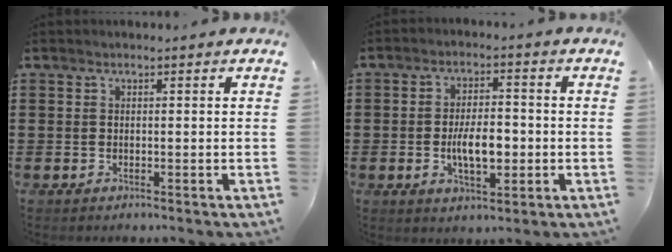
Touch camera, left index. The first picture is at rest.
{"total": 6.7, "force": [-1.0, 2.9, 5.9], "torque": [-0.094, -0.001, -0.024]}